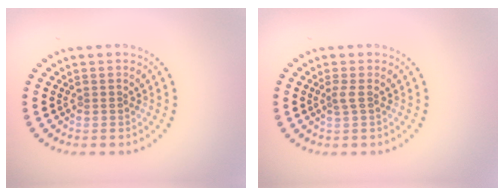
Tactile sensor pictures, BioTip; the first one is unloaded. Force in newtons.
{"total": 1.0, "press": 0.5, "slide": 0.8}